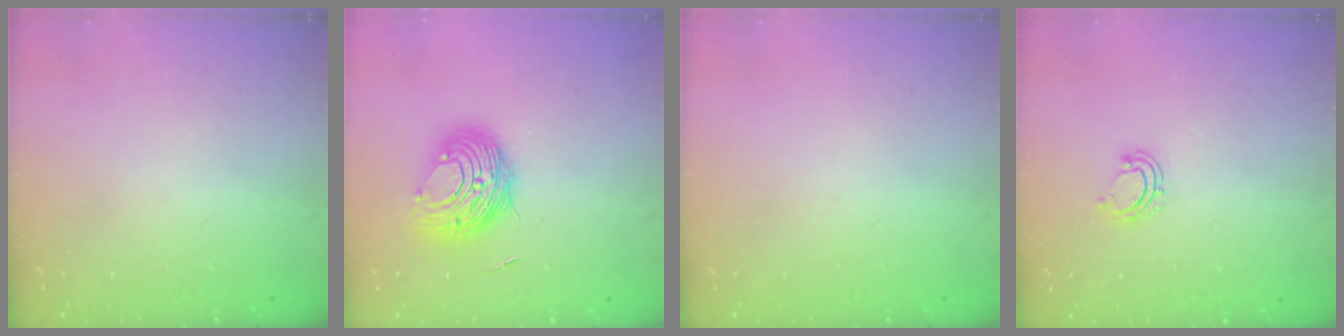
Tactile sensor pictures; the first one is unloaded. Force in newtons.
{"total": 10.6, "press": 10.5, "slide": 1.0}
{"total": 0.0}
{"total": 6.0, "press": 5.8, "slide": 1.6}